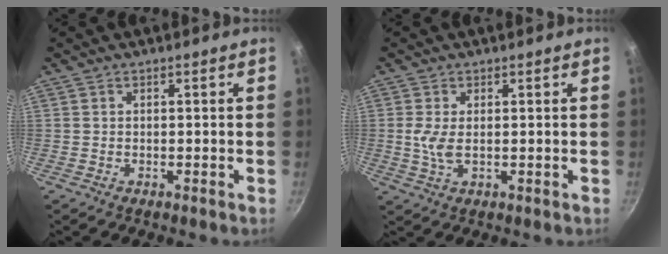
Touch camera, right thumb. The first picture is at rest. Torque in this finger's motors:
{"motor_torque": [-0.44, 0.50, 0.31, -0.07, 0.04]}